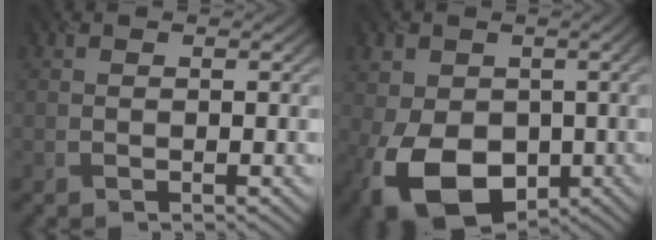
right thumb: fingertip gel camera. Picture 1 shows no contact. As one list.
[{"total": 11.7, "force": [-3.2, 8.1, 7.8], "torque": [-0.178, -0.020, -0.058]}]